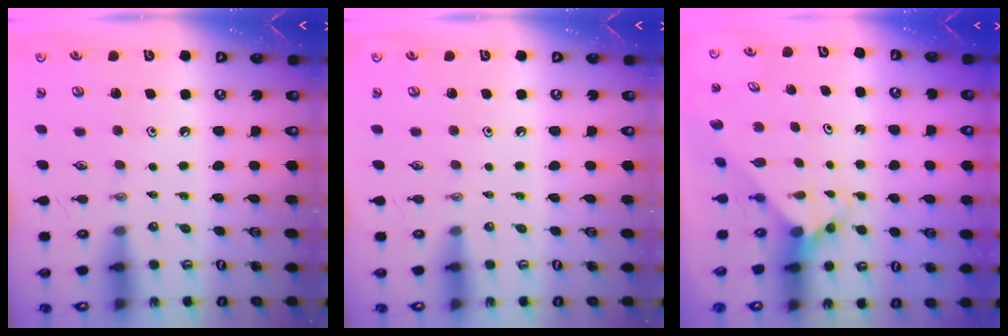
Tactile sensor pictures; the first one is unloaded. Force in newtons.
{"total": 0.0}
{"total": 3.4, "press": 3.4, "slide": 0.3}